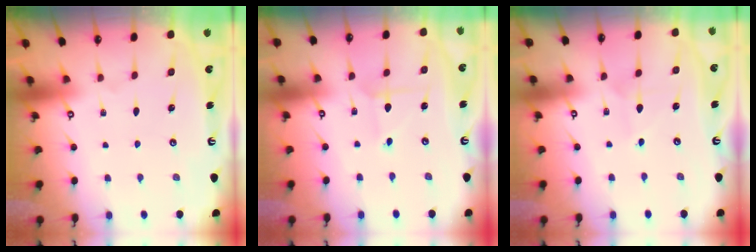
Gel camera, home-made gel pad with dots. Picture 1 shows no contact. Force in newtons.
{"total": 4.1, "press": 4.1, "slide": 0.3}
{"total": 3.3, "press": 3.3, "slide": 0.3}